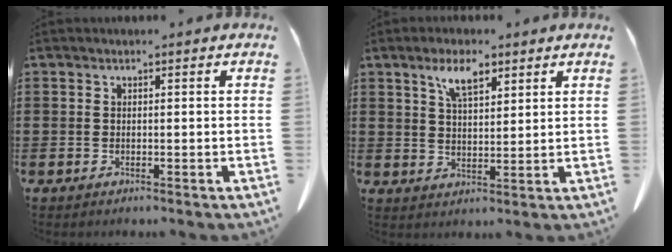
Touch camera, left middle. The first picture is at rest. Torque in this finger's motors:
{"motor_torque": [2.14, 0.00, 0.43, 0.15]}